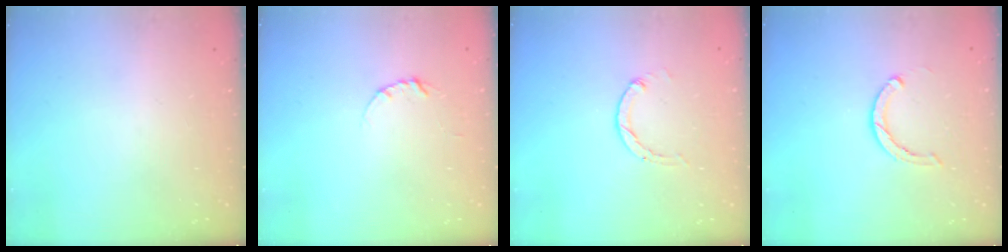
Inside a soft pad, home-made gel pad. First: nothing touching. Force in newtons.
{"total": 3.4, "press": 3.4, "slide": 0.3}
{"total": 0.0}
{"total": 3.5, "press": 3.4, "slide": 0.5}